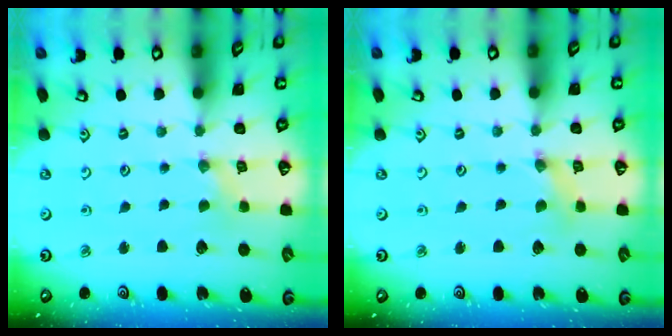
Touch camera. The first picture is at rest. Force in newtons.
{"total": 0.5, "press": 0.5, "slide": 0.1}